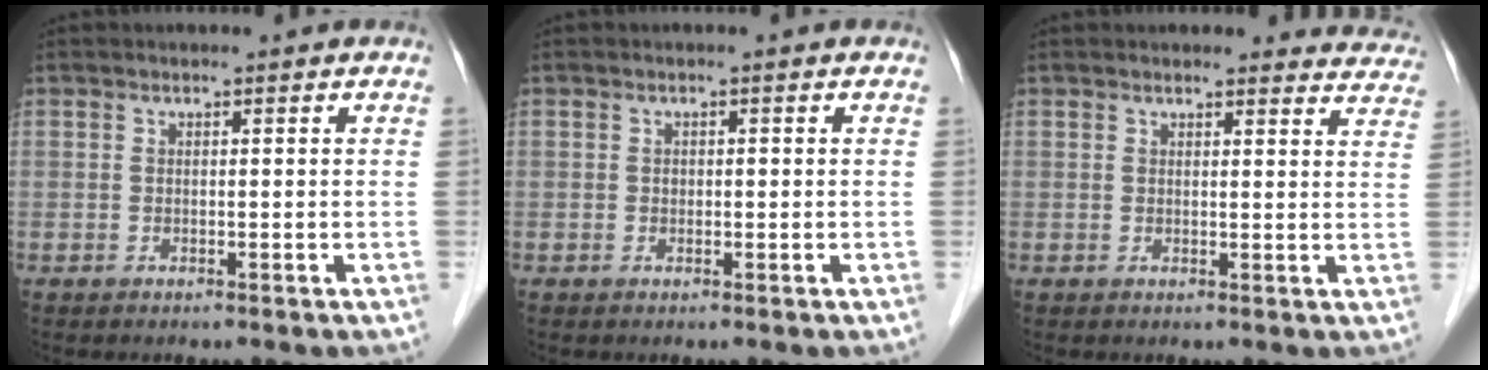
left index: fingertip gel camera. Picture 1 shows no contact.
{"total": 0.7, "force": [0.0, 0.6, 0.4], "torque": [-0.005, 0.003, -0.001]}
{"total": 10.5, "force": [10.0, 2.7, 1.0], "torque": [0.032, -0.010, 0.077]}